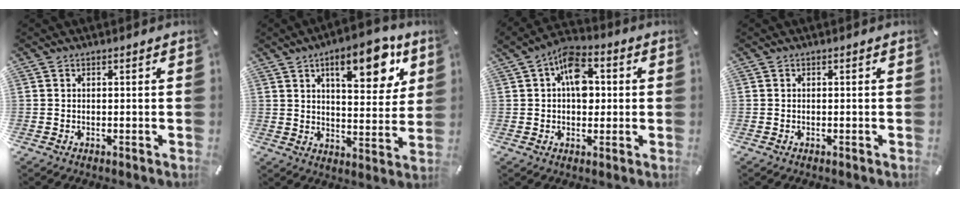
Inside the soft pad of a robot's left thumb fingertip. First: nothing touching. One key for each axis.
{"total": 14.8, "fx": 7.7, "fy": 6.1, "fz": 11.0, "tx": -0.144, "ty": -0.033, "tz": 0.122}
{"total": 9.7, "fx": 1.3, "fy": 6.5, "fz": 7.0, "tx": -0.092, "ty": 0.006, "tz": 0.024}
{"total": 0.0}